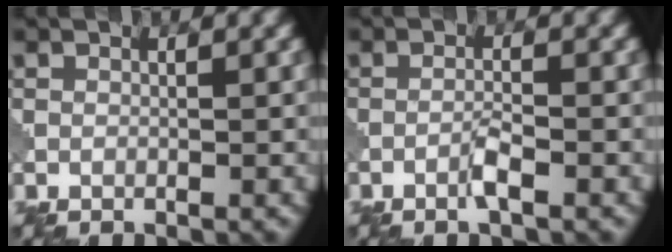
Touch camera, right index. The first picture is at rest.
{"total": 1.6, "force": [-0.9, 0.1, 1.4], "torque": [-0.026, 0.005, -0.021]}